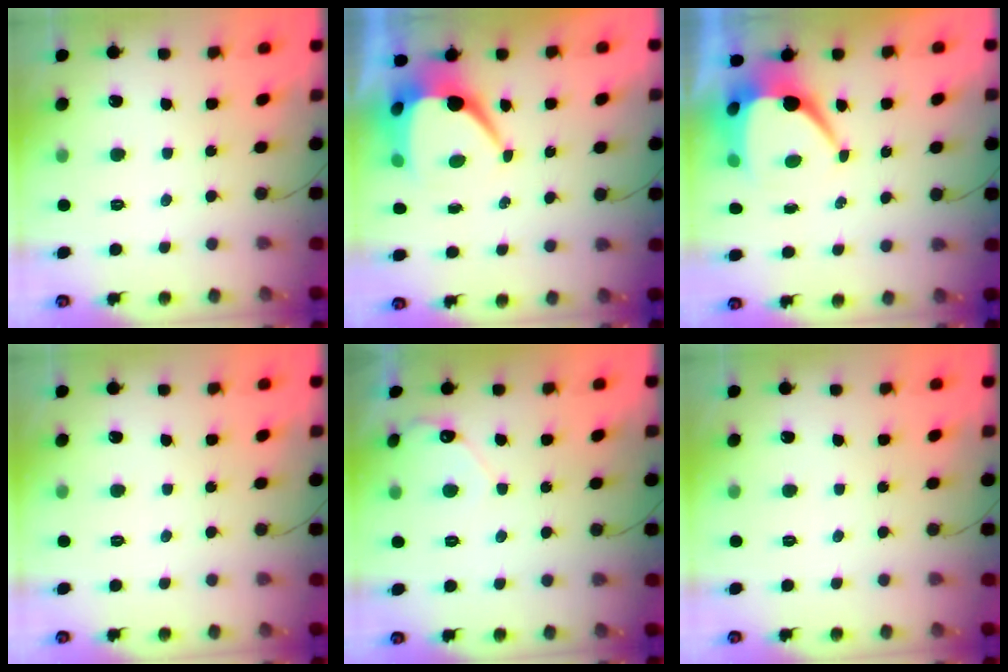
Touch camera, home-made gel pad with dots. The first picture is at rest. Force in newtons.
{"total": 8.7, "press": 8.7, "slide": 0.8}
{"total": 8.7, "press": 8.7, "slide": 0.8}
{"total": 0.0}
{"total": 3.9, "press": 3.9, "slide": 0.2}
{"total": 0.0}